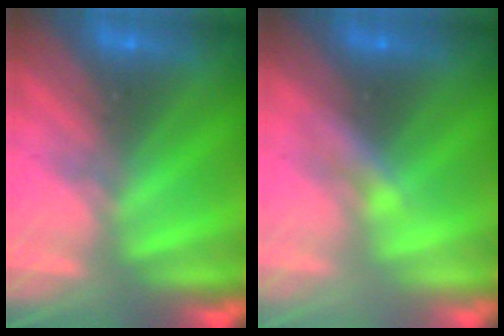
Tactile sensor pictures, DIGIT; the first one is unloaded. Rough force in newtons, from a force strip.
{"total": 2.1}